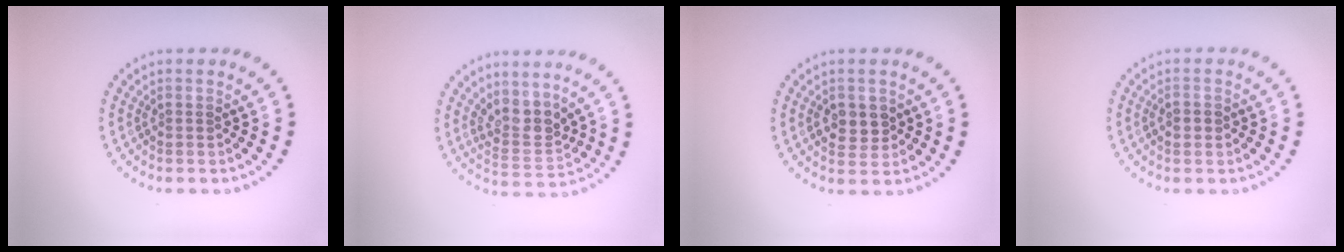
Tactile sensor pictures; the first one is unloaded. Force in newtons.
{"total": 3.1, "press": 2.5, "slide": 1.8}
{"total": 2.5, "press": 2.5, "slide": 0.3}
{"total": 1.7, "press": 1.7, "slide": 0.0}